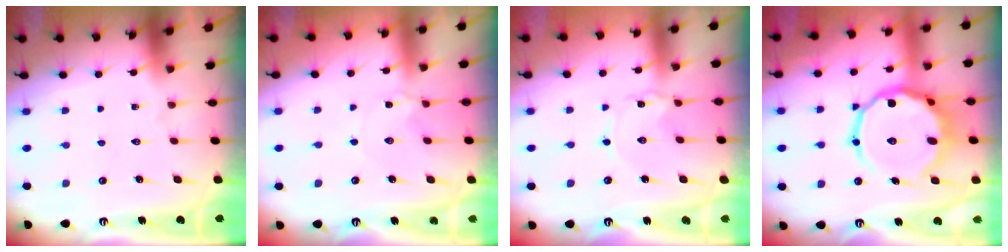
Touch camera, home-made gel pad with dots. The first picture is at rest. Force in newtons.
{"total": 2.5, "press": 2.5, "slide": 0.3}
{"total": 0.7, "press": 0.7, "slide": 0.1}
{"total": 16.6, "press": 16.5, "slide": 1.9}